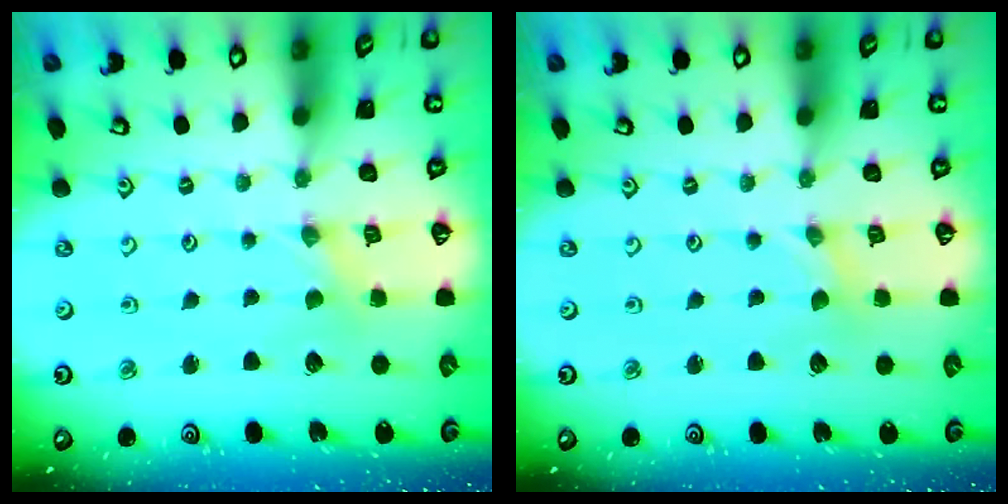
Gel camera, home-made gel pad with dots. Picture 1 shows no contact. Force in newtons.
{"total": 0.0}